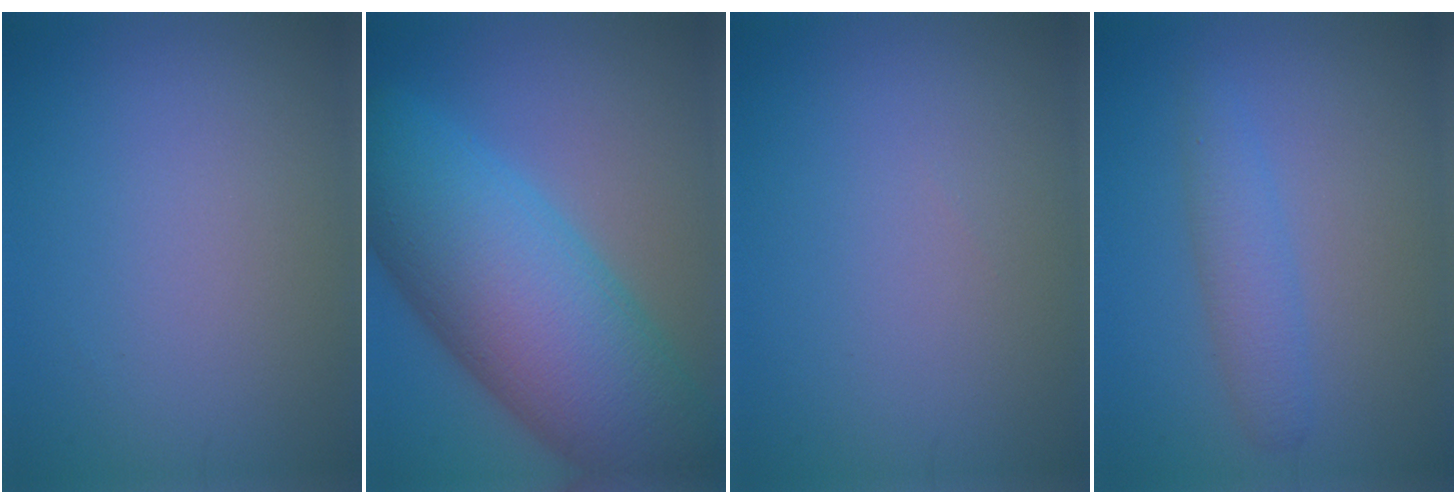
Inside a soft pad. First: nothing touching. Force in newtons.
{"total": 15.1, "press": 15.1, "slide": 0.4}
{"total": 0.0}
{"total": 2.4, "press": 2.4, "slide": 0.1}